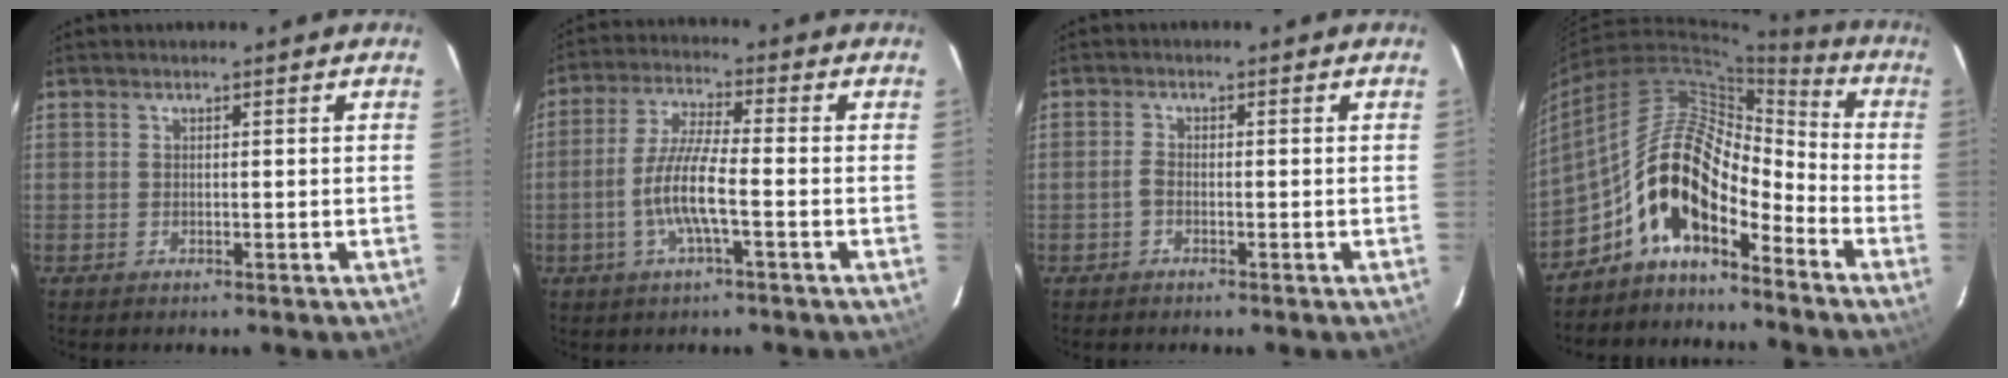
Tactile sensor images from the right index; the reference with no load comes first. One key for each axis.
{"total": 8.5, "fx": -2.6, "fy": 0.9, "fz": 8.1, "tx": -0.167, "ty": 0.002, "tz": -0.052}
{"total": 1.3, "fx": -0.8, "fy": 0.6, "fz": 0.8, "tx": -0.021, "ty": 0.004, "tz": -0.018}
{"total": 13.9, "fx": -8.3, "fy": 5.9, "fz": 9.5, "tx": -0.174, "ty": 0.019, "tz": -0.163}